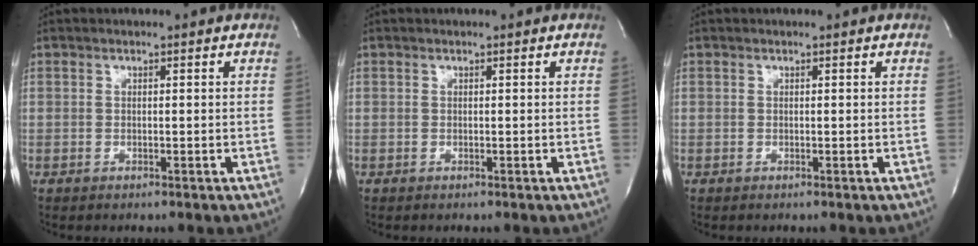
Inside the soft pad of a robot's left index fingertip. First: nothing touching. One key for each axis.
{"total": 0.0}
{"total": 0.0}